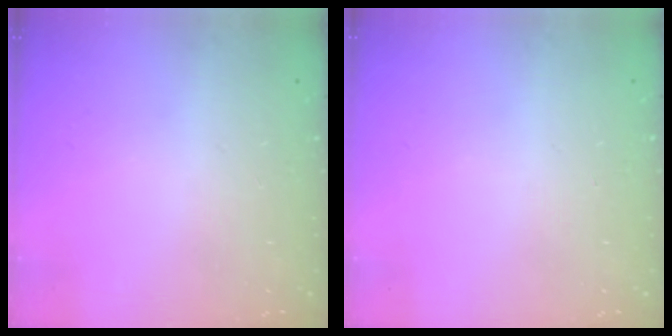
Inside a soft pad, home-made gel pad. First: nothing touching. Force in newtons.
{"total": 0.0}